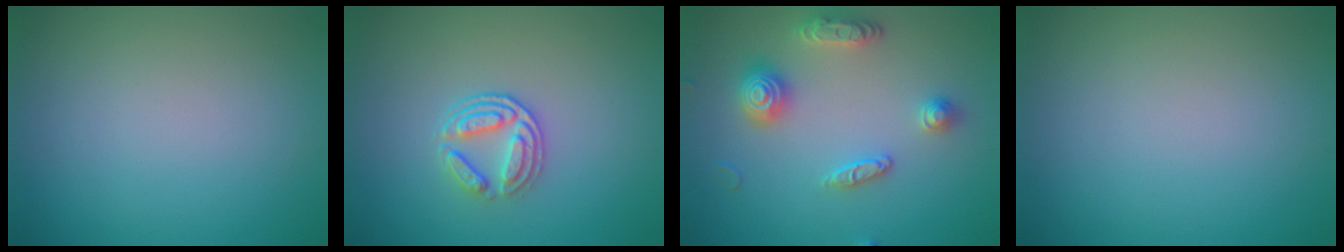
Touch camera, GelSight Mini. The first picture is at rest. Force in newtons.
{"total": 2.6, "press": 2.1, "slide": 1.6}
{"total": 3.4, "press": 3.4, "slide": 0.3}
{"total": 0.0}